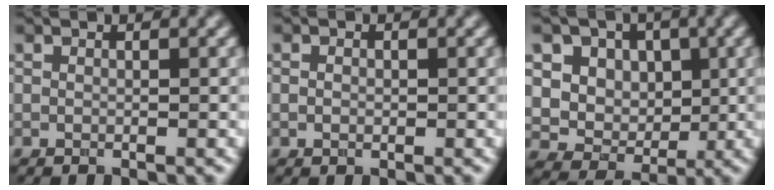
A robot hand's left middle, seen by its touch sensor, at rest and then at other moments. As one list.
[{"total": 0.8, "force": [0.0, 0.6, 0.5], "torque": [-0.009, 0.000, 0.000]}, {"total": 9.8, "force": [3.2, 8.1, 4.5], "torque": [-0.077, 0.010, 0.048]}]